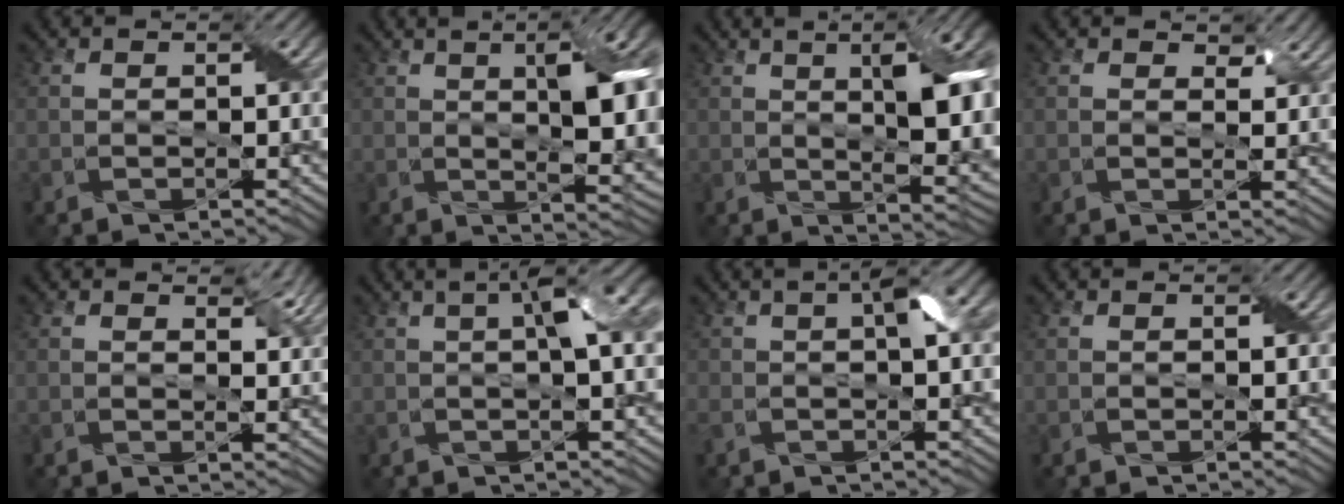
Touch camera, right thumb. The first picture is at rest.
{"total": 12.3, "force": [2.6, 4.4, 11.2], "torque": [-0.144, 0.026, 0.031]}
{"total": 13.5, "force": [3.1, 4.8, 12.2], "torque": [-0.162, 0.026, 0.045]}
{"total": 2.2, "force": [1.5, 1.1, 1.1], "torque": [-0.020, -0.005, 0.024]}
{"total": 3.3, "force": [2.0, 1.4, 2.1], "torque": [-0.033, -0.003, 0.032]}
{"total": 6.0, "force": [1.3, 1.5, 5.7], "torque": [-0.092, 0.023, 0.017]}
{"total": 5.2, "force": [0.5, 1.9, 4.8], "torque": [-0.101, 0.011, 0.002]}
{"total": 0.0}